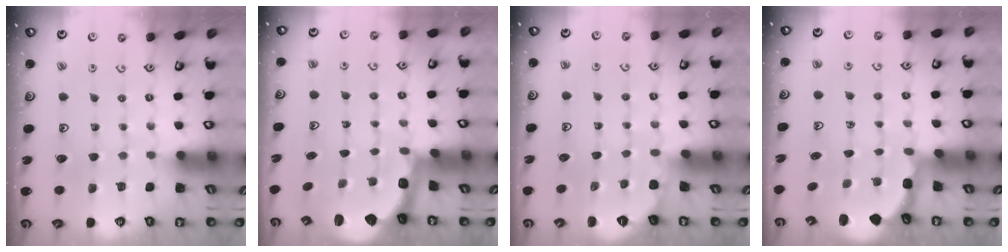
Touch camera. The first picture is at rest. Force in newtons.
{"total": 2.6, "press": 2.0, "slide": 1.7}
{"total": 0.0}
{"total": 2.7, "press": 2.0, "slide": 1.7}